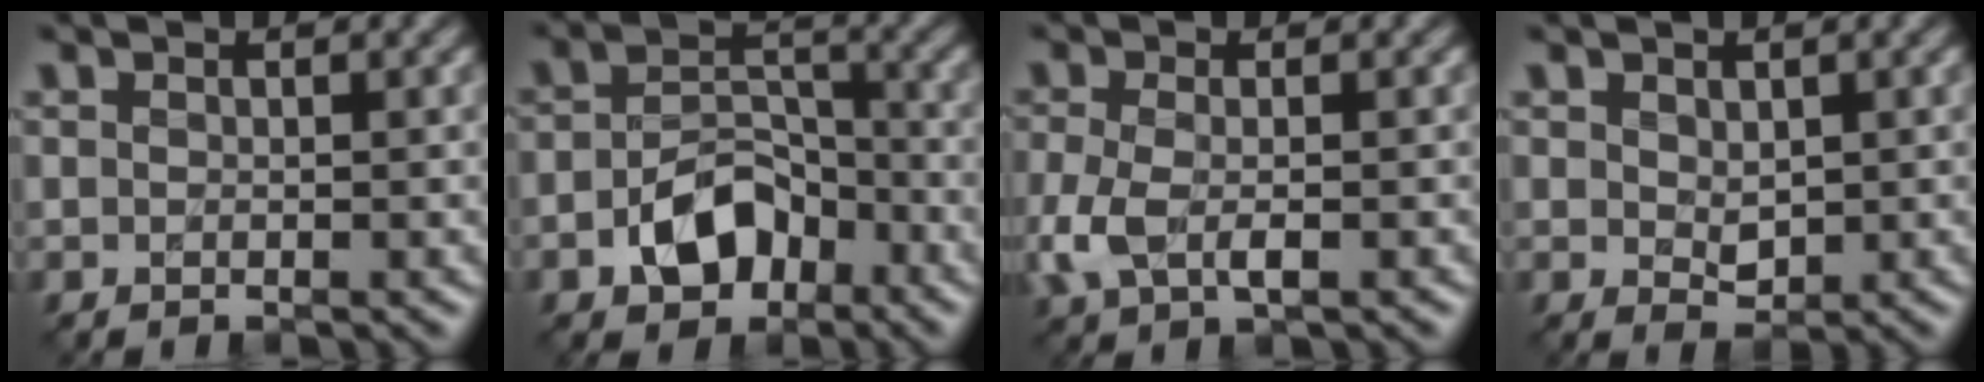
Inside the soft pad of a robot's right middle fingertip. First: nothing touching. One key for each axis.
{"total": 5.3, "fx": -2.6, "fy": 3.4, "fz": 3.2, "tx": -0.055, "ty": 0.002, "tz": -0.048}
{"total": 3.8, "fx": -1.0, "fy": 1.7, "fz": 3.3, "tx": -0.086, "ty": -0.006, "tz": -0.024}
{"total": 1.8, "fx": 0.2, "fy": 1.2, "fz": 1.3, "tx": -0.021, "ty": -0.005, "tz": 0.010}